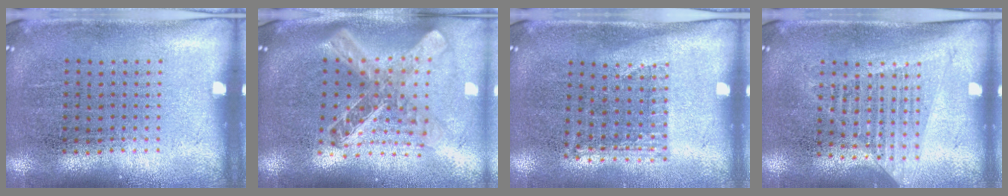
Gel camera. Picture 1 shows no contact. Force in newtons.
{"total": 2.6, "press": 2.0, "slide": 1.7}
{"total": 1.1, "press": 0.9, "slide": 0.6}
{"total": 1.2, "press": 1.1, "slide": 0.5}